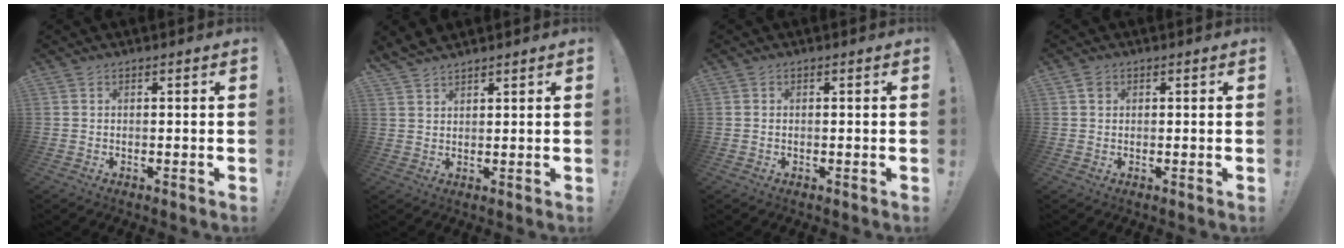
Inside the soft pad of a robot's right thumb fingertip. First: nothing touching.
{"total": 3.5, "force": [3.3, 1.1, 0.4], "torque": [-0.010, -0.020, 0.064]}
{"total": 0.0}
{"total": 1.3, "force": [0.6, 1.1, 0.2], "torque": [0.003, 0.000, 0.011]}